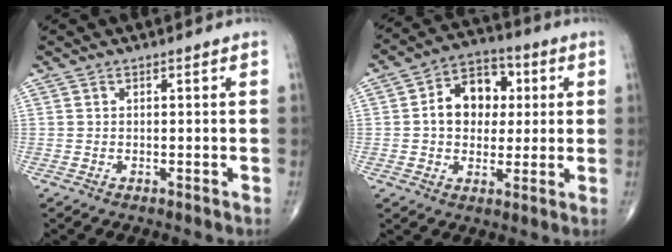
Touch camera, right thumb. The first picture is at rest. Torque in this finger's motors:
{"motor_torque": [-0.32, 1.43, 1.06, 0.37, 0.07]}